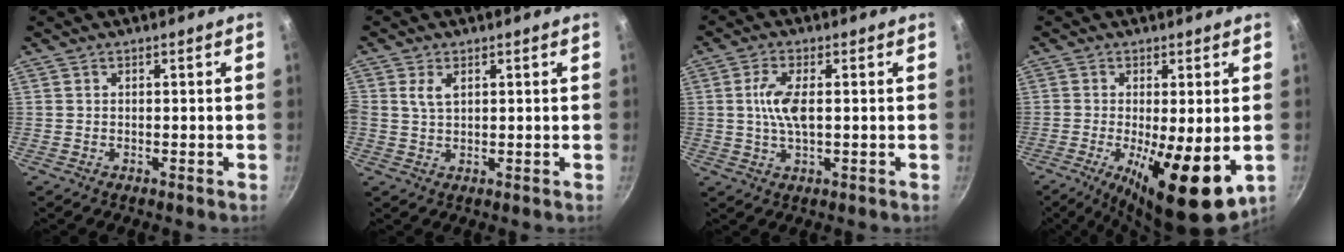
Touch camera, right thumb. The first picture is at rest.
{"total": 3.2, "force": [1.1, 1.8, 2.3], "torque": [-0.044, -0.003, 0.022]}
{"total": 6.5, "force": [0.6, 2.5, 5.9], "torque": [-0.126, 0.003, 0.009]}
{"total": 14.7, "force": [-3.3, 4.7, 13.5], "torque": [-0.210, -0.012, -0.039]}